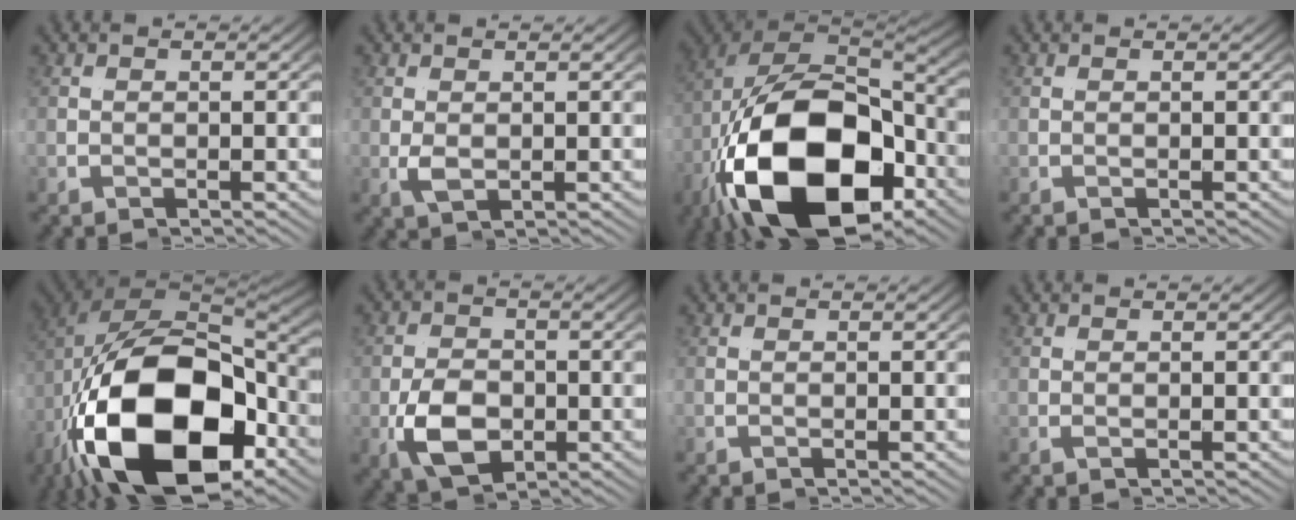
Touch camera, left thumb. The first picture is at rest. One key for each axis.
{"total": 1.6, "fx": 0.4, "fy": 0.5, "fz": 1.4, "tx": -0.034, "ty": 0.002, "tz": 0.005}
{"total": 20.6, "fx": -5.5, "fy": 10.4, "fz": 16.9, "tx": -0.357, "ty": -0.041, "tz": -0.067}
{"total": 0.0}
{"total": 22.7, "fx": -5.0, "fy": 10.9, "fz": 19.3, "tx": -0.391, "ty": -0.035, "tz": -0.059}
{"total": 7.4, "fx": -0.4, "fy": 4.8, "fz": 5.6, "tx": -0.119, "ty": -0.014, "tz": -0.007}
{"total": 0.0}
{"total": 0.6, "fx": 0.2, "fy": -0.4, "fz": 0.3, "tx": -0.007, "ty": 0.005, "tz": 0.001}